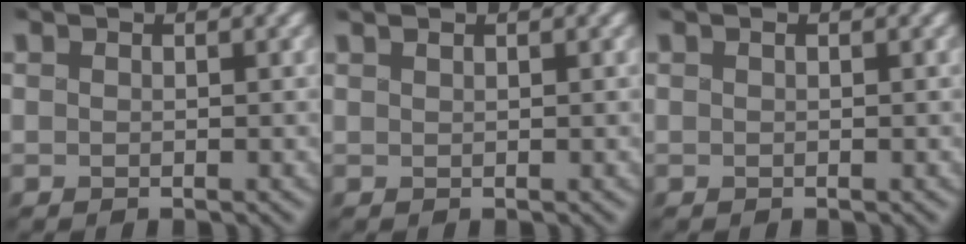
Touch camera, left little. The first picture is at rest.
{"total": 1.0, "force": [0.7, 0.4, 0.7], "torque": [0.000, 0.000, 0.002]}
{"total": 0.7, "force": [0.3, 0.4, 0.6], "torque": [-0.004, -0.003, -0.004]}